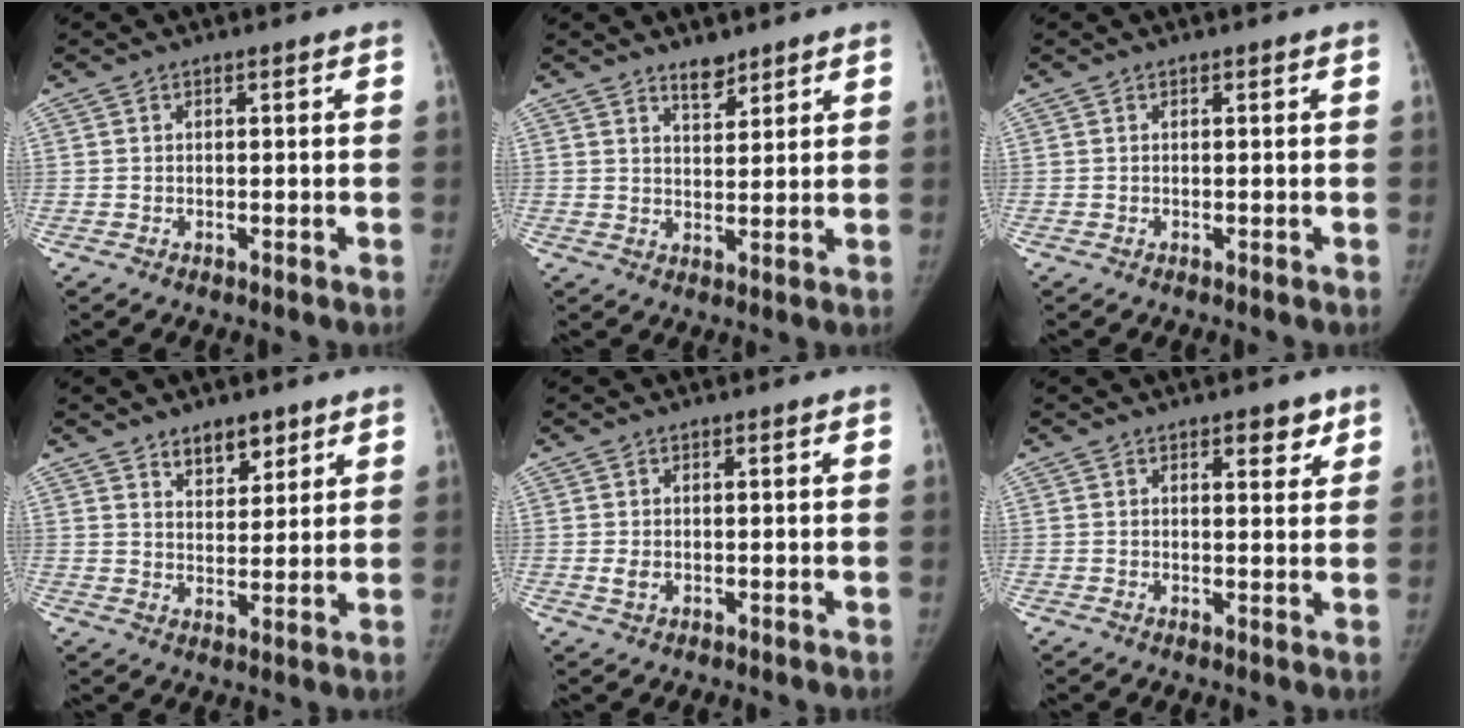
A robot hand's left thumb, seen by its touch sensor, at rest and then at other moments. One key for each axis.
{"total": 3.7, "fx": 3.1, "fy": 1.5, "fz": 1.4, "tx": -0.008, "ty": -0.025, "tz": 0.052}
{"total": 0.0}
{"total": 6.2, "fx": 4.3, "fy": 3.3, "fz": 3.0, "tx": -0.017, "ty": -0.031, "tz": 0.073}
{"total": 1.3, "fx": -0.1, "fy": 0.9, "fz": 1.0, "tx": -0.017, "ty": -0.003, "tz": 0.000}
{"total": 3.7, "fx": 2.3, "fy": 1.8, "fz": 2.3, "tx": -0.008, "ty": -0.012, "tz": 0.029}